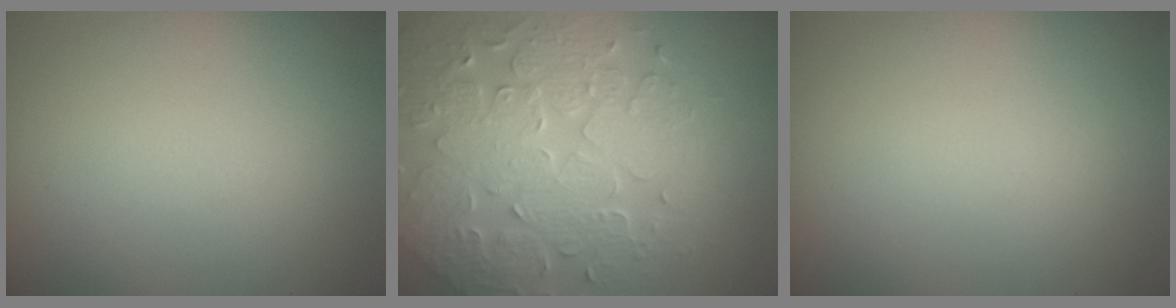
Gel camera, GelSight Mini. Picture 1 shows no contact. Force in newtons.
{"total": 8.7, "press": 6.3, "slide": 6.1}
{"total": 0.0}